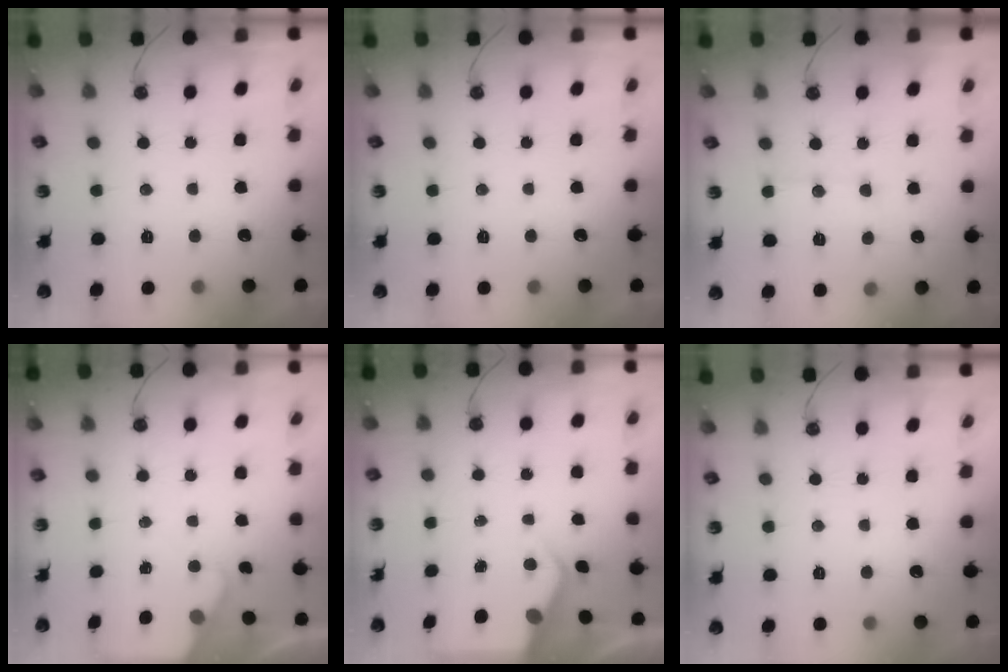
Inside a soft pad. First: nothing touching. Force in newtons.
{"total": 0.0}
{"total": 7.6, "press": 7.6, "slide": 0.5}
{"total": 1.7, "press": 1.7, "slide": 0.3}
{"total": 4.2, "press": 4.1, "slide": 0.6}
{"total": 0.0}